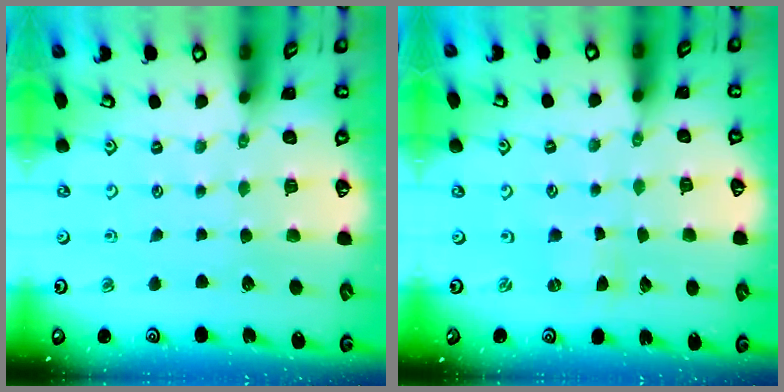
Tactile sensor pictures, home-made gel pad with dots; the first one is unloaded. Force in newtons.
{"total": 0.0}